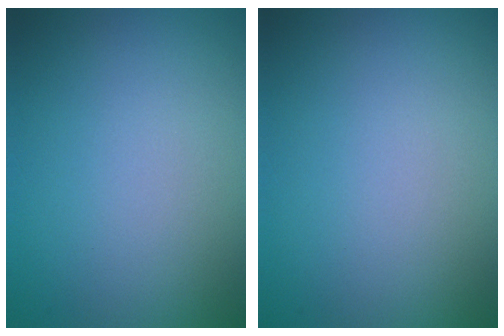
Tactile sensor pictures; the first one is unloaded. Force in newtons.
{"total": 0.0}